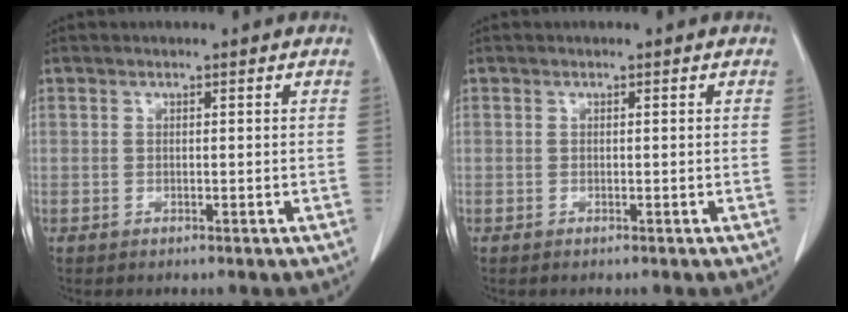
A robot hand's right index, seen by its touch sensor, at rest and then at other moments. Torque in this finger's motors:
{"motor_torque": [-0.01, -0.03, -0.03, -0.02]}